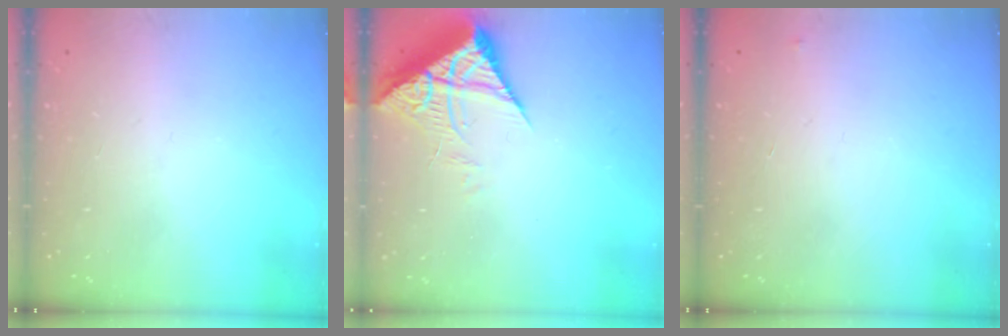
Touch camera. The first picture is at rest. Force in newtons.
{"total": 7.2, "press": 7.1, "slide": 0.9}
{"total": 2.5, "press": 2.5, "slide": 0.4}